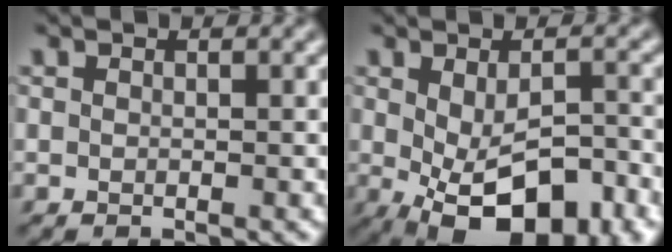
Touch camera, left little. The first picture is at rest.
{"total": 9.2, "force": [-3.4, 4.5, 7.3], "torque": [-0.134, -0.028, -0.037]}